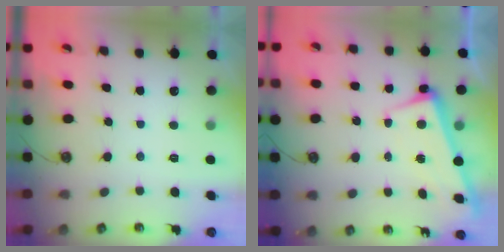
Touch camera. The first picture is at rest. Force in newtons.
{"total": 2.3, "press": 2.2, "slide": 0.7}